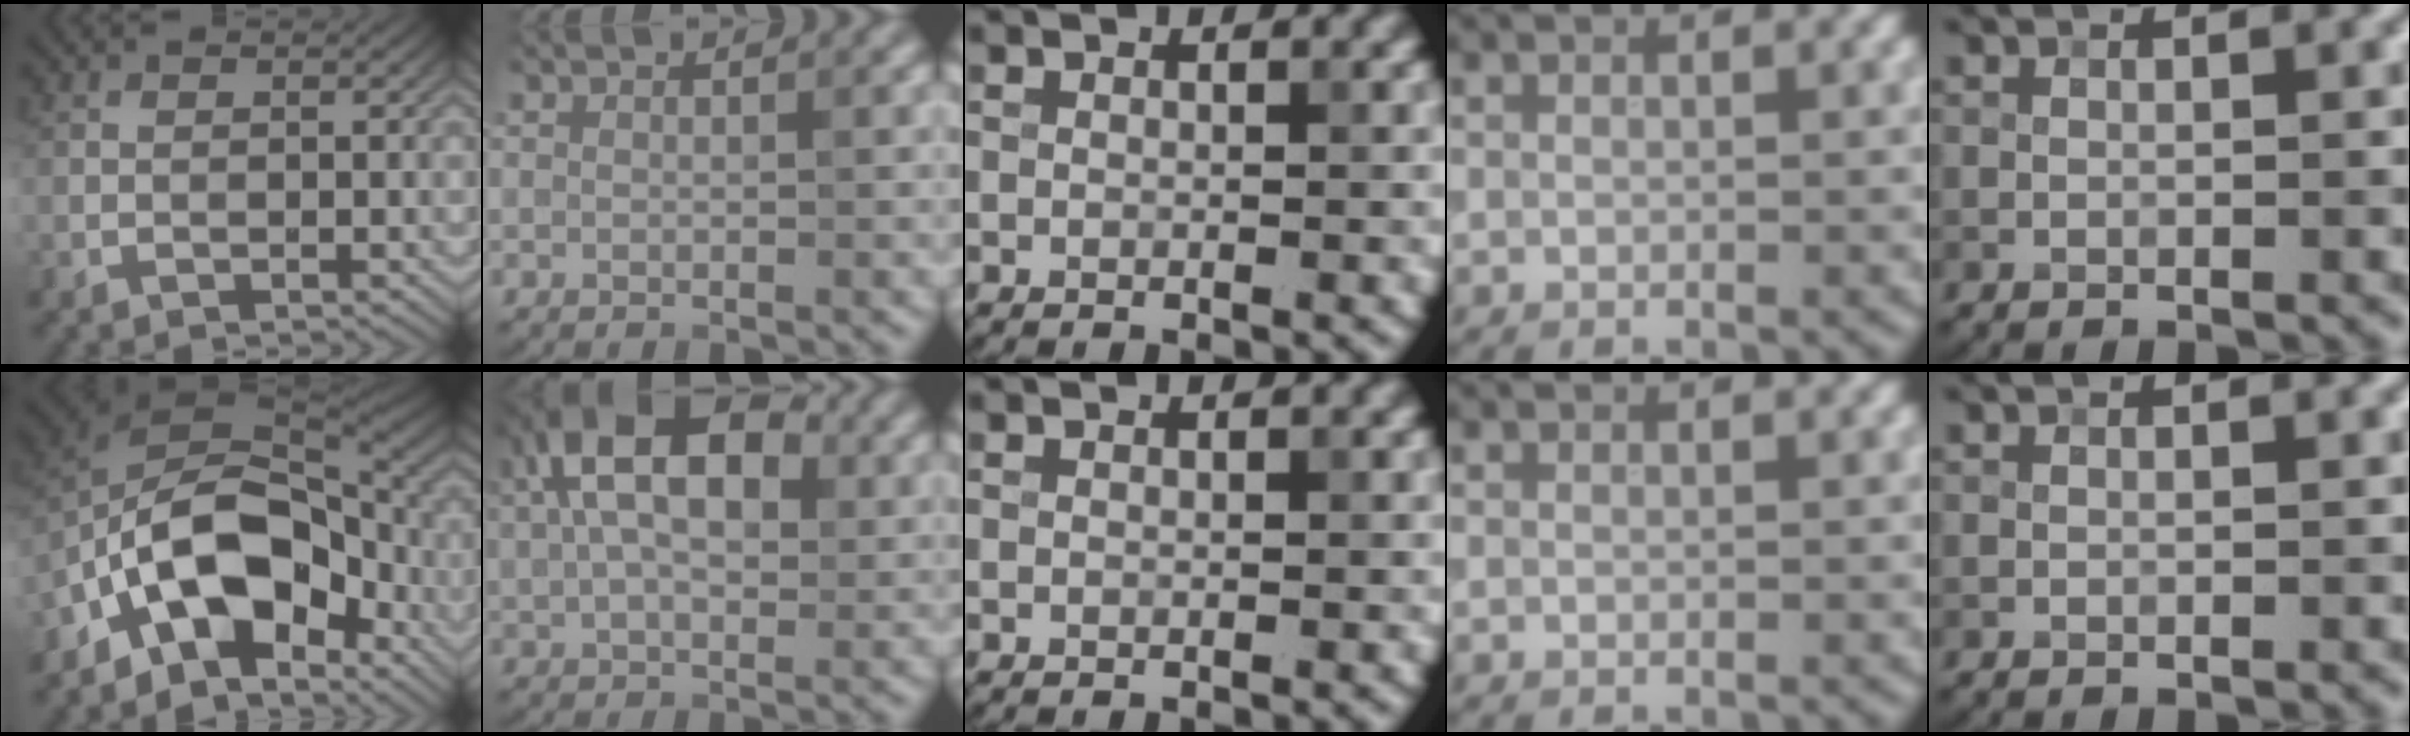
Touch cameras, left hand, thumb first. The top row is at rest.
{"thumb": {"total": 14.5, "force": [-6.6, 8.1, 10.1], "torque": [-0.178, -0.009, -0.132]}, "index": {"total": 11.1, "force": [3.7, 6.3, 8.4], "torque": [-0.137, 0.034, 0.043]}}